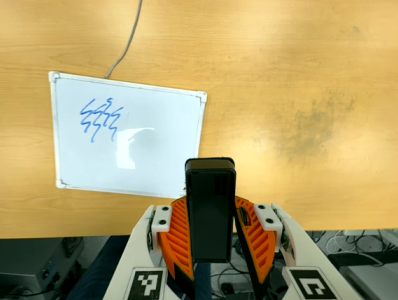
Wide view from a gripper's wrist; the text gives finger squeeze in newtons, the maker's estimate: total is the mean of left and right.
{"total": 6.3, "left": 5.3, "right": 7.2}